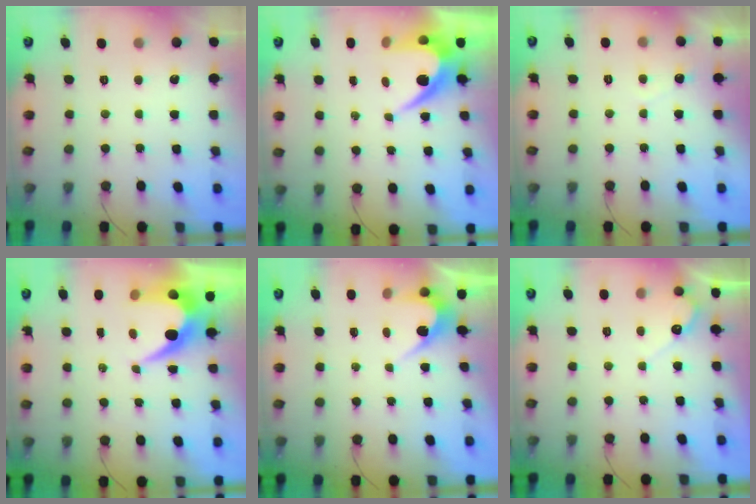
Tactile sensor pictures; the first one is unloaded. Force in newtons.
{"total": 7.4, "press": 7.4, "slide": 0.1}
{"total": 2.5, "press": 2.5, "slide": 0.1}
{"total": 6.7, "press": 6.6, "slide": 0.5}
{"total": 2.8, "press": 2.8, "slide": 0.1}
{"total": 3.7, "press": 3.7, "slide": 0.2}